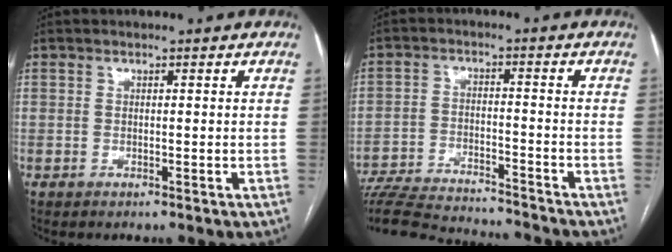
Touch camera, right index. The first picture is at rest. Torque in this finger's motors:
{"motor_torque": [-1.38, -0.75, -1.05, -0.21]}